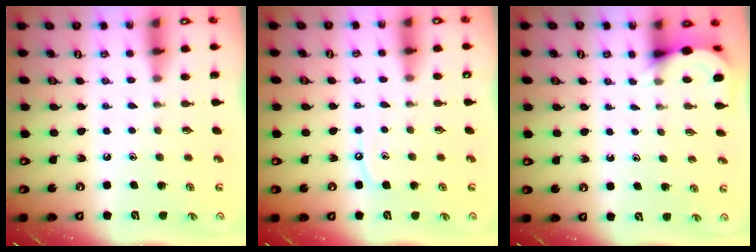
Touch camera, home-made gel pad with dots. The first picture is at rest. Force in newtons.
{"total": 6.0, "press": 5.9, "slide": 0.8}
{"total": 3.1, "press": 3.1, "slide": 0.2}